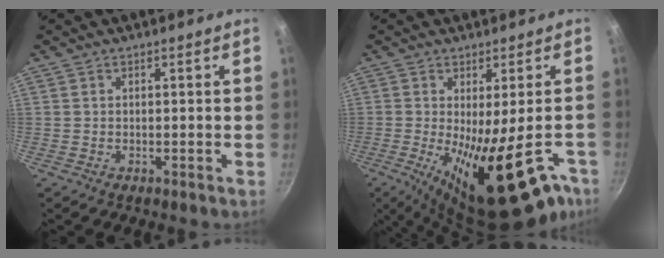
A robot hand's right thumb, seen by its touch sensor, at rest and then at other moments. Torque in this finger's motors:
{"motor_torque": [0.32, 0.96, 1.48, 0.37, 0.49]}